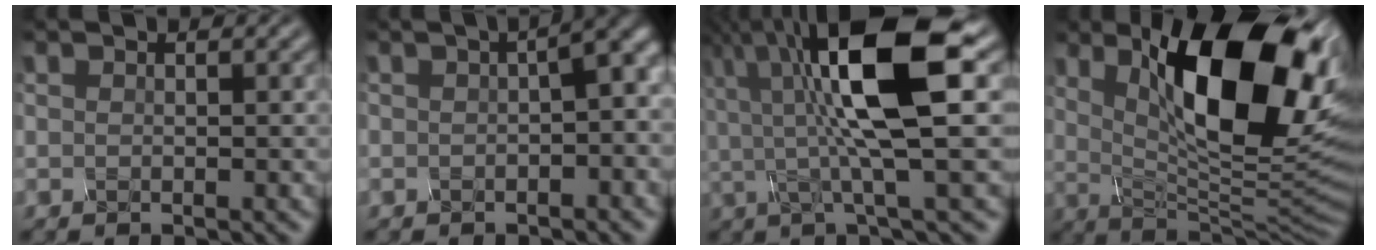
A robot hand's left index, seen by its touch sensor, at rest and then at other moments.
{"total": 3.9, "force": [-0.1, 1.2, 3.7], "torque": [-0.044, 0.012, -0.005]}
{"total": 10.5, "force": [2.2, 2.3, 10.0], "torque": [-0.181, 0.002, 0.040]}
{"total": 13.9, "force": [4.5, 5.7, 11.9], "torque": [-0.166, -0.002, 0.070]}